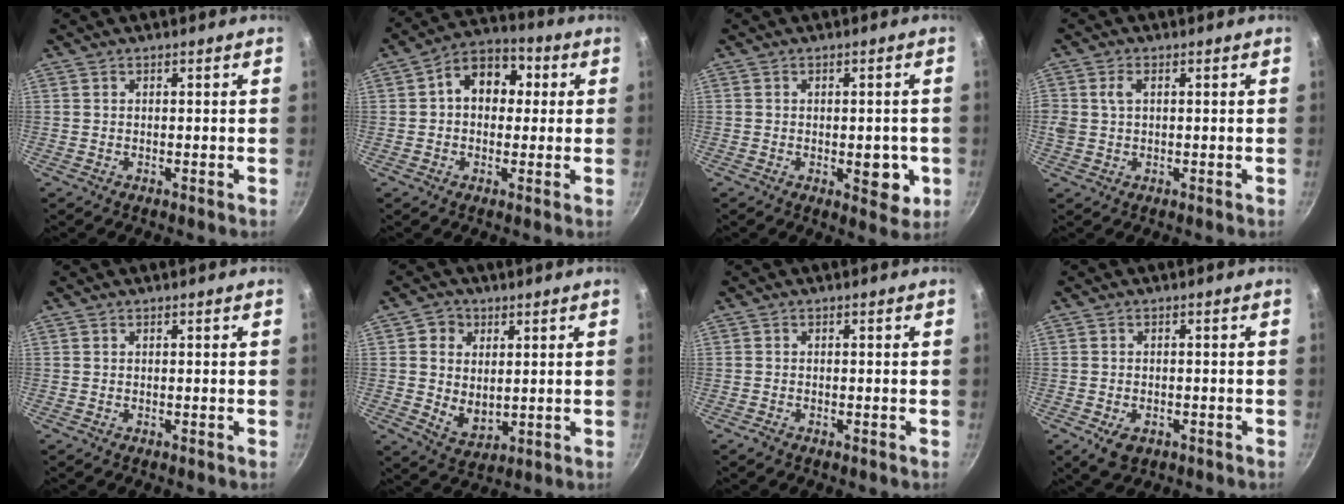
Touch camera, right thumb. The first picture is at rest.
{"total": 10.6, "force": [1.7, 7.9, 6.9], "torque": [-0.058, 0.023, 0.007]}
{"total": 6.3, "force": [-1.3, 3.4, 5.2], "torque": [-0.036, -0.003, -0.014]}
{"total": 3.6, "force": [0.7, 2.5, 2.6], "torque": [-0.043, 0.005, 0.013]}
{"total": 0.0}
{"total": 7.5, "force": [1.5, 6.2, 4.0], "torque": [-0.043, -0.026, 0.028]}
{"total": 1.0, "force": [-0.7, 0.5, 0.6], "torque": [-0.017, 0.004, -0.016]}
{"total": 4.6, "force": [-1.9, 3.0, 2.9], "torque": [-0.045, 0.004, -0.023]}